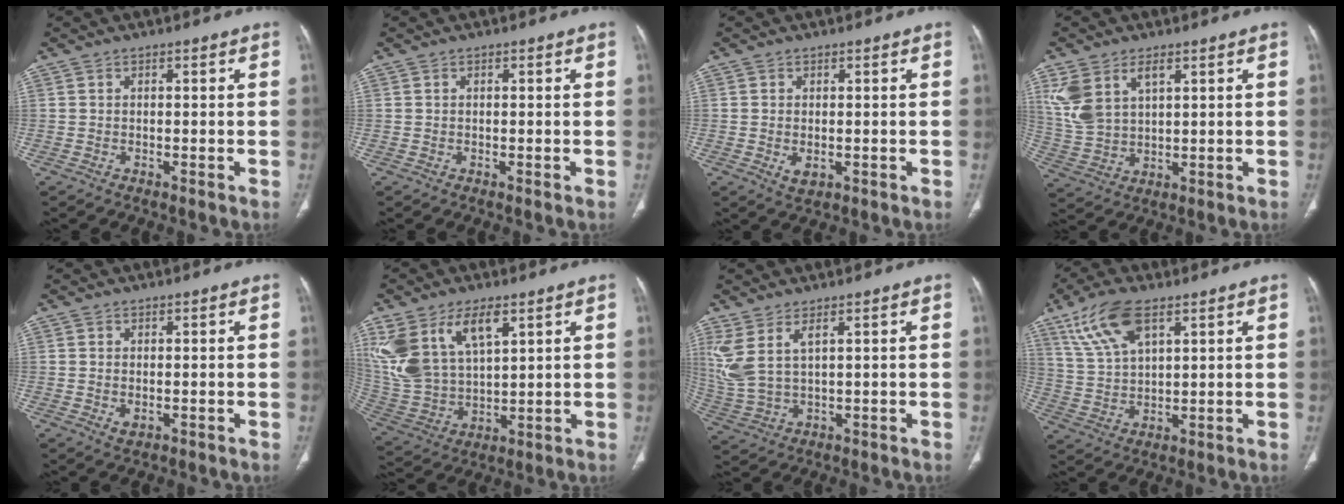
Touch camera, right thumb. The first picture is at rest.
{"total": 0.0}
{"total": 2.5, "force": [-0.4, 1.6, 1.9], "torque": [-0.033, -0.005, -0.001]}
{"total": 9.9, "force": [4.4, 5.6, 6.9], "torque": [-0.147, -0.006, 0.100]}
{"total": 1.7, "force": [-0.2, 1.1, 1.3], "torque": [-0.023, -0.004, 0.001]}
{"total": 17.4, "force": [8.2, 9.1, 12.3], "torque": [-0.251, -0.022, 0.175]}
{"total": 8.3, "force": [3.7, 3.2, 6.7], "torque": [-0.172, -0.014, 0.091]}
{"total": 11.1, "force": [6.3, 4.8, 7.9], "torque": [-0.156, -0.014, 0.130]}